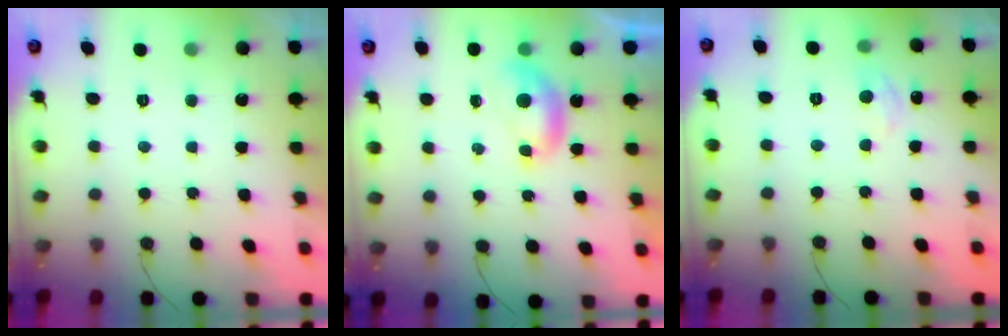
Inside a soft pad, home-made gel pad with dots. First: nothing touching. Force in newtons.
{"total": 5.3, "press": 5.2, "slide": 0.7}
{"total": 5.0, "press": 4.9, "slide": 0.6}